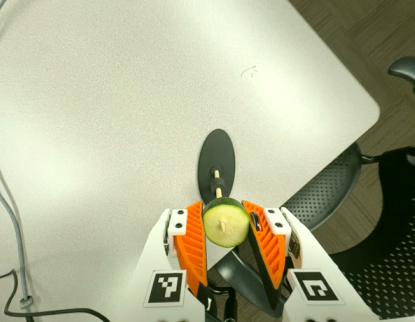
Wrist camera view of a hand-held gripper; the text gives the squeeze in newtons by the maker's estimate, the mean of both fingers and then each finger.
{"total": 12.2, "left": 11.8, "right": 12.5}